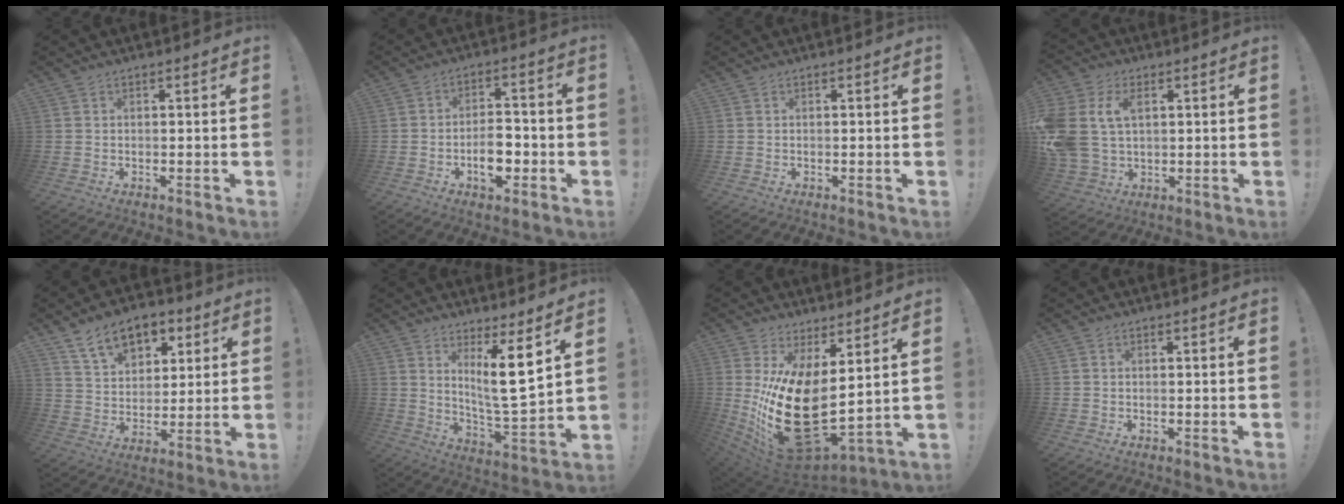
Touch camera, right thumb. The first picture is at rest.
{"total": 8.8, "force": [-3.3, 5.1, 6.3], "torque": [-0.101, 0.016, -0.055]}
{"total": 0.0}
{"total": 13.0, "force": [3.8, 9.4, 8.1], "torque": [-0.176, -0.009, 0.073]}
{"total": 13.6, "force": [7.7, 8.8, 6.9], "torque": [-0.095, -0.041, 0.142]}
{"total": 12.4, "force": [5.8, 1.5, 10.8], "torque": [-0.166, -0.047, 0.089]}
{"total": 21.8, "force": [1.5, 10.8, 18.8], "torque": [-0.345, -0.051, 0.054]}
{"total": 0.0}